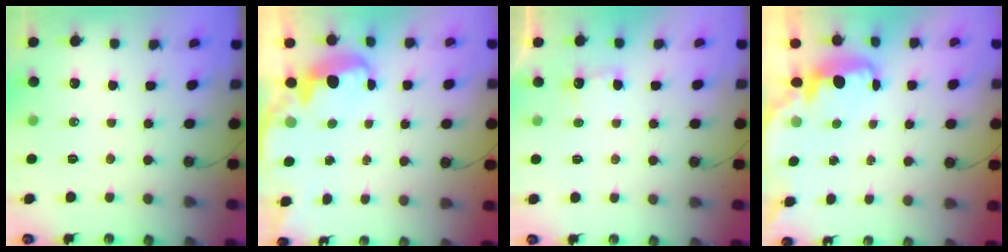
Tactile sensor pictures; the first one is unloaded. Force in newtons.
{"total": 3.6, "press": 3.6, "slide": 0.7}
{"total": 4.4, "press": 4.3, "slide": 1.1}
{"total": 2.3, "press": 2.2, "slide": 0.6}